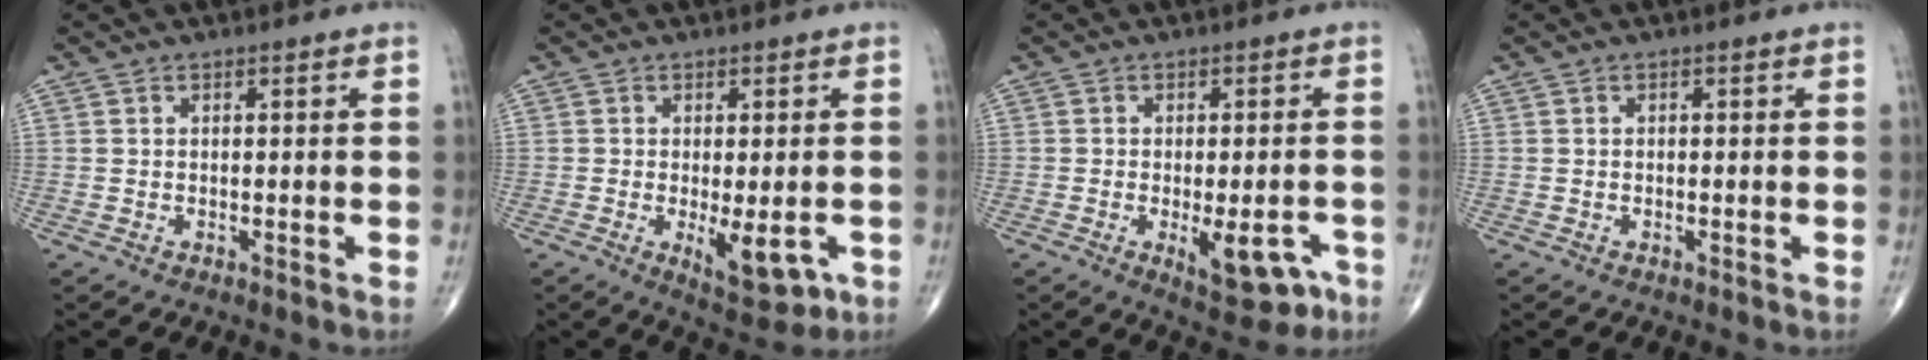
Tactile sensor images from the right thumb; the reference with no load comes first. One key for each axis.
{"total": 7.8, "fx": -2.2, "fy": 3.2, "fz": 6.7, "tx": -0.083, "ty": -0.015, "tz": -0.024}
{"total": 8.8, "fx": -3.5, "fy": 3.9, "fz": 7.1, "tx": -0.071, "ty": 0.009, "tz": -0.037}
{"total": 0.0}